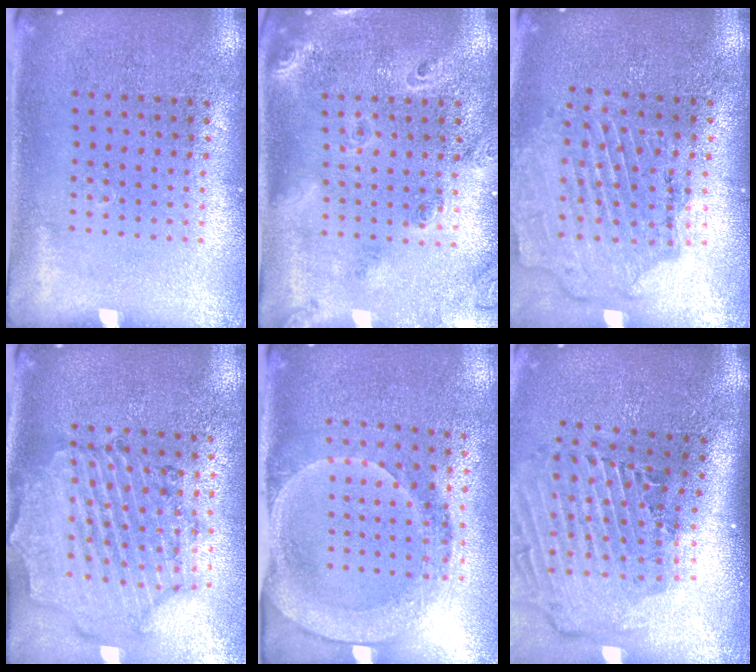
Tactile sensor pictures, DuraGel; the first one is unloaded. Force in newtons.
{"total": 1.8, "press": 1.5, "slide": 1.0}
{"total": 1.6, "press": 1.5, "slide": 0.3}
{"total": 1.6, "press": 1.6, "slide": 0.4}
{"total": 1.7, "press": 1.5, "slide": 0.8}
{"total": 2.9, "press": 1.9, "slide": 2.1}